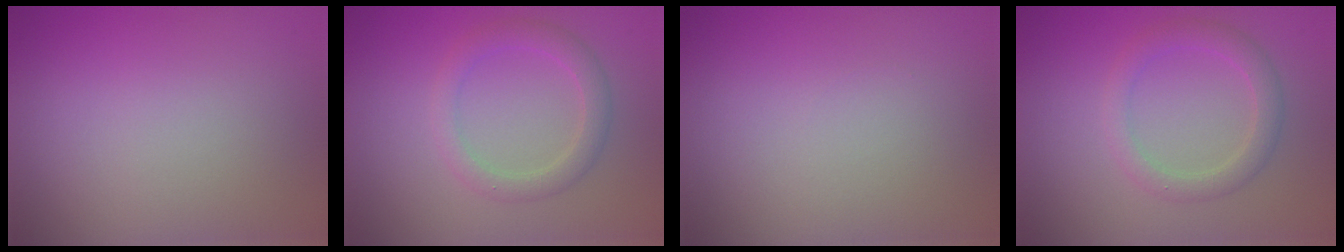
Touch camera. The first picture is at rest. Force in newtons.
{"total": 2.6, "press": 2.6, "slide": 0.1}
{"total": 0.0}
{"total": 2.6, "press": 2.6, "slide": 0.1}